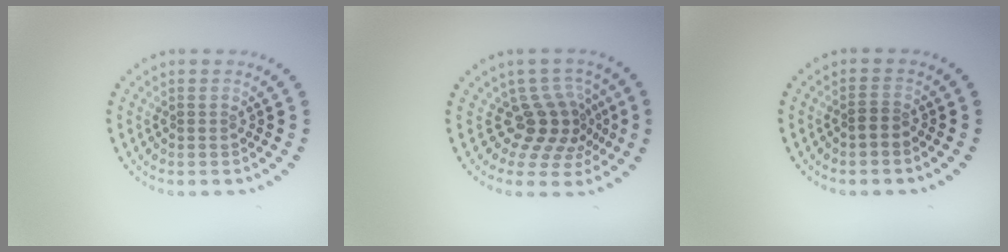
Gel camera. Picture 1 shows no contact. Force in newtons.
{"total": 4.0, "press": 2.9, "slide": 2.8}
{"total": 1.2, "press": 0.9, "slide": 0.8}